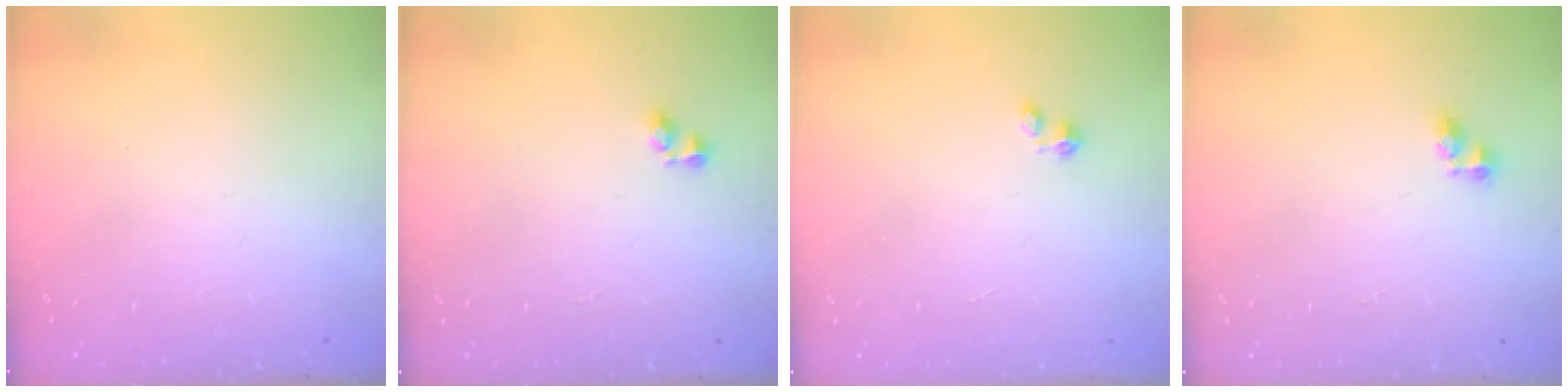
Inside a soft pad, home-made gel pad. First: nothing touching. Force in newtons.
{"total": 3.8, "press": 3.8, "slide": 0.6}
{"total": 0.0}
{"total": 5.0, "press": 4.9, "slide": 0.6}